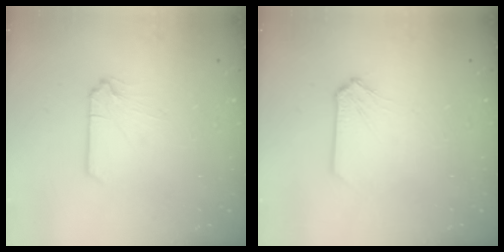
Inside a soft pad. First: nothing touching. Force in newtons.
{"total": 0.0}